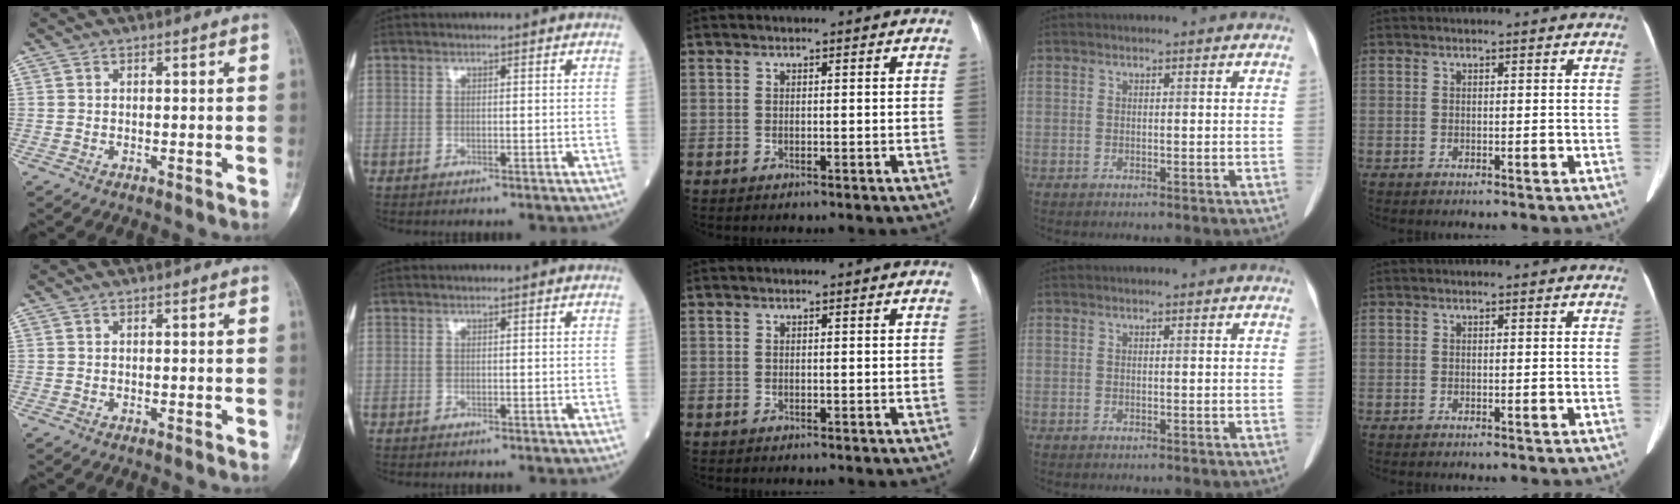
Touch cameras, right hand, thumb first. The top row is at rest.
{}